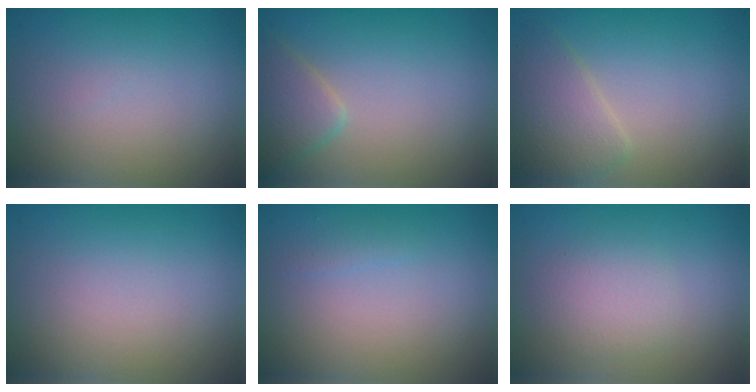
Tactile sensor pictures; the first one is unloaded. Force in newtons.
{"total": 2.8, "press": 2.8, "slide": 0.1}
{"total": 3.1, "press": 3.1, "slide": 0.2}
{"total": 0.0}
{"total": 0.6, "press": 0.6, "slide": 0.1}
{"total": 2.0, "press": 2.0, "slide": 0.0}